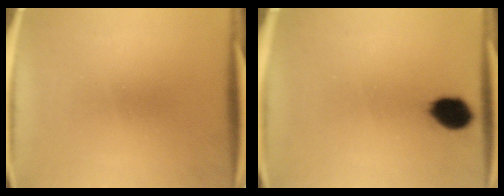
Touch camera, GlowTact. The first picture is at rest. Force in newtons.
{"total": 7.5}